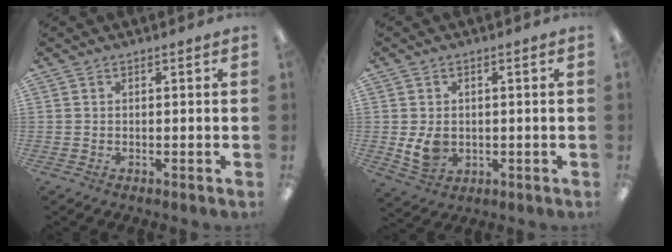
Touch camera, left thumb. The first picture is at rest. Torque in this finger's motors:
{"motor_torque": [0.09, 0.12, 0.18, -0.23, 0.15]}